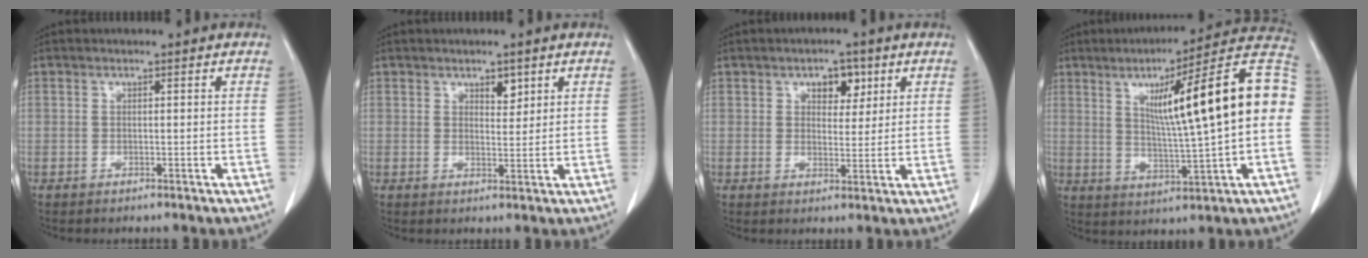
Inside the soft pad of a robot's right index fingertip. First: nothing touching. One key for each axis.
{"total": 2.6, "fx": 1.6, "fy": 1.2, "fz": 1.6, "tx": -0.022, "ty": -0.004, "tz": 0.028}
{"total": 4.6, "fx": 2.3, "fy": 2.6, "fz": 3.0, "tx": -0.038, "ty": 0.006, "tz": 0.034}
{"total": 19.6, "fx": 2.7, "fy": 0.9, "fz": 19.4, "tx": -0.273, "ty": 0.031, "tz": 0.032}